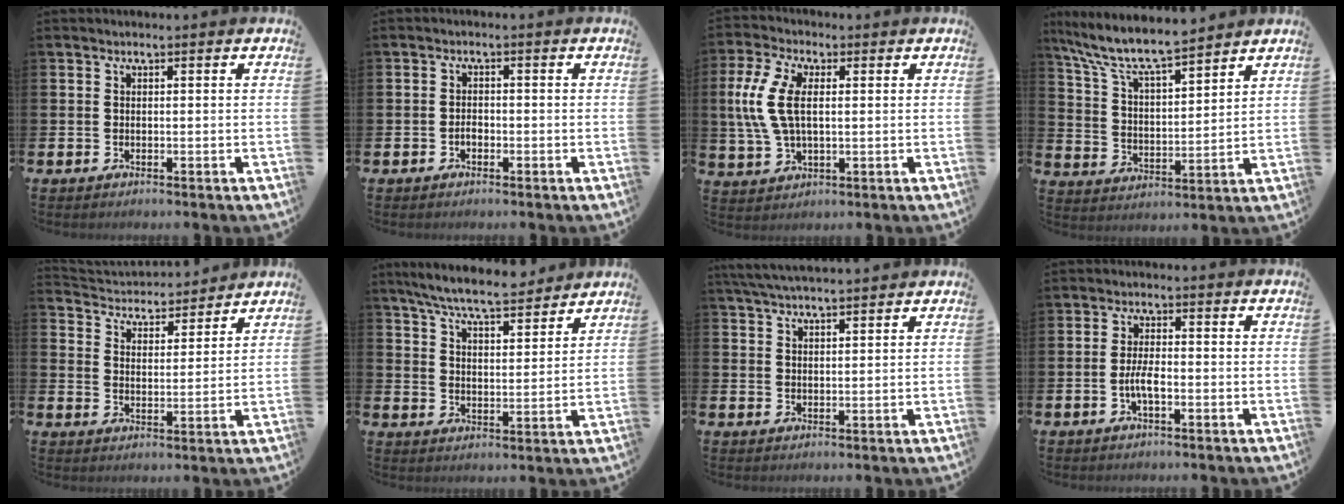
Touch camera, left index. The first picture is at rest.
{"total": 1.4, "force": [-0.7, 0.9, 0.9], "torque": [-0.015, 0.001, -0.014]}
{"total": 7.9, "force": [1.9, 4.1, 6.5], "torque": [-0.168, 0.008, 0.029]}
{"total": 8.7, "force": [8.0, 1.1, 3.2], "torque": [-0.100, -0.050, 0.140]}
{"total": 4.2, "force": [4.1, 1.0, -0.2], "torque": [-0.023, -0.035, 0.068]}
{"total": 7.7, "force": [7.2, 0.9, 2.6], "torque": [-0.072, -0.038, 0.128]}
{"total": 4.4, "force": [4.3, 0.3, 1.3], "torque": [-0.043, -0.008, 0.081]}
{"total": 3.1, "force": [-0.9, 1.0, 2.8], "torque": [-0.054, -0.001, -0.021]}